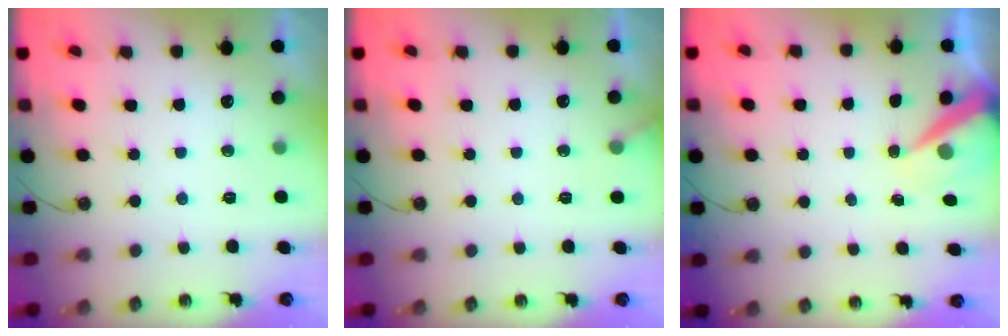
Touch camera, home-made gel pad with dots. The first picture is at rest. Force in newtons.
{"total": 4.6, "press": 4.6, "slide": 0.3}
{"total": 7.0, "press": 7.0, "slide": 0.2}